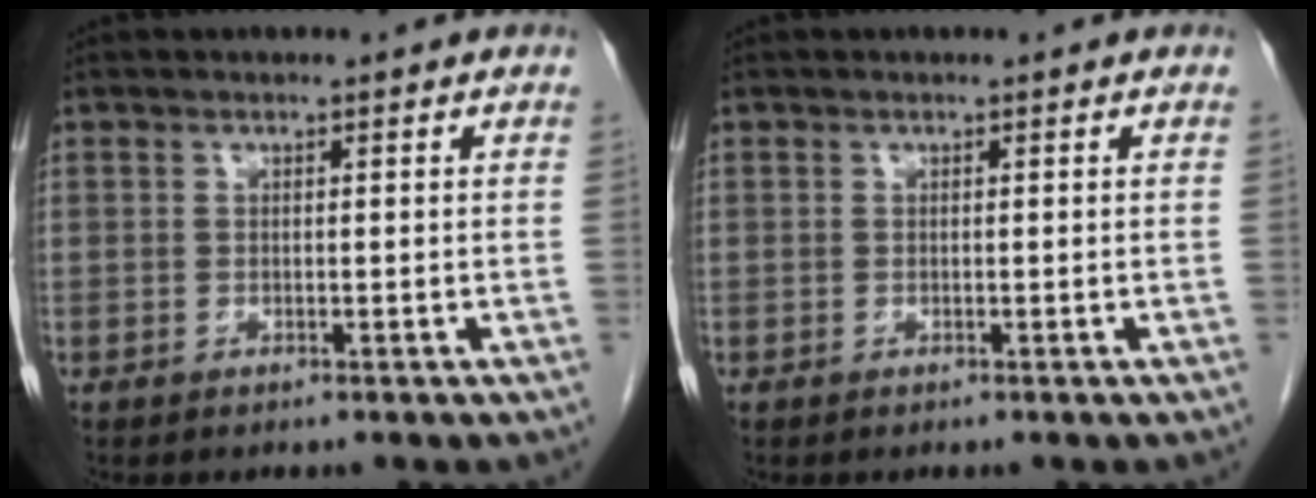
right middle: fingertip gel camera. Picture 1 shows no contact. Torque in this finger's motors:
{"motor_torque": [0.00, 0.00, 0.00, -0.01]}